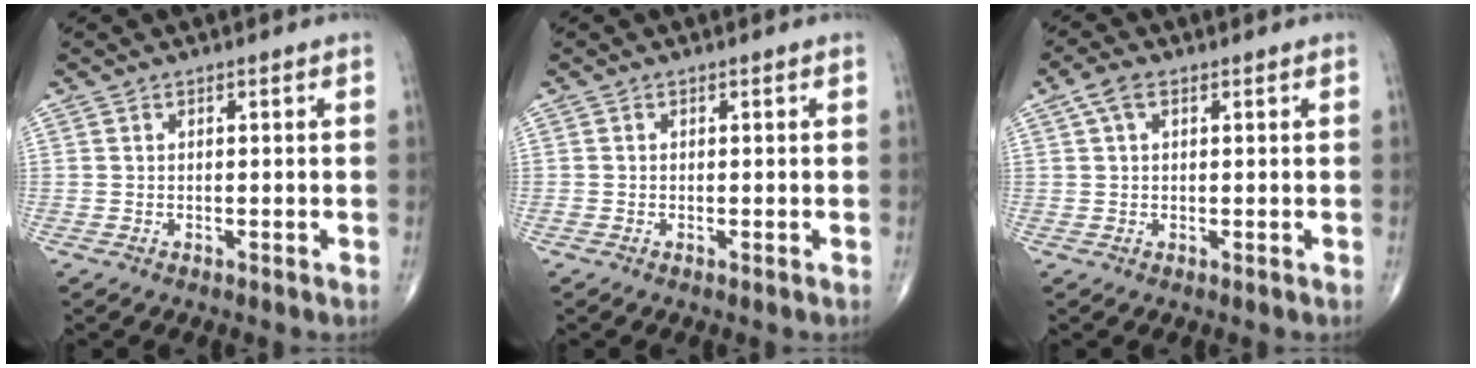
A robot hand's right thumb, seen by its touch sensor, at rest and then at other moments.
{"total": 0.0}
{"total": 3.1, "force": [1.3, 1.6, 2.3], "torque": [-0.051, 0.013, 0.025]}